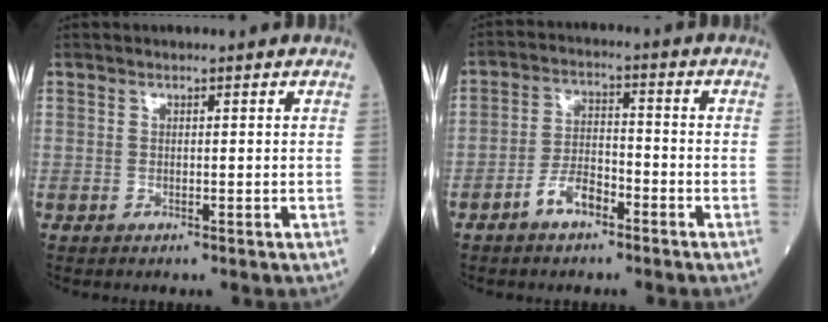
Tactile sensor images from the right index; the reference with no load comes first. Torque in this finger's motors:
{"motor_torque": [0.66, -0.50, 0.08, 0.08]}